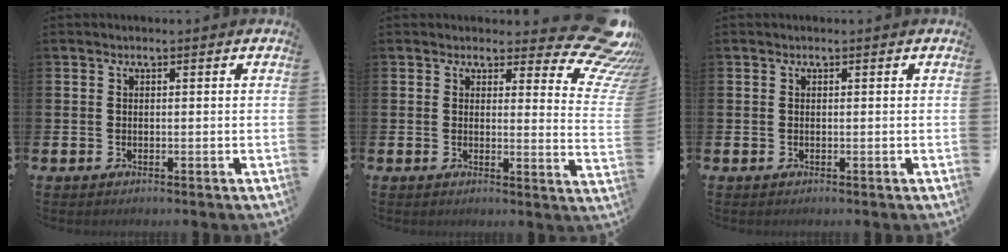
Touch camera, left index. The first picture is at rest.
{"total": 7.5, "force": [5.8, 2.9, 3.7], "torque": [-0.038, -0.050, 0.096]}
{"total": 0.0}